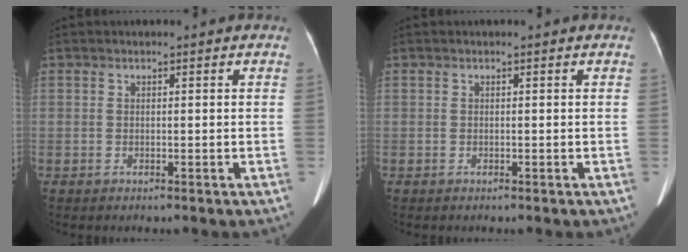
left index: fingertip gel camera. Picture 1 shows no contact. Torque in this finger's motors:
{"motor_torque": [0.00, 0.00, 0.00, 0.00]}